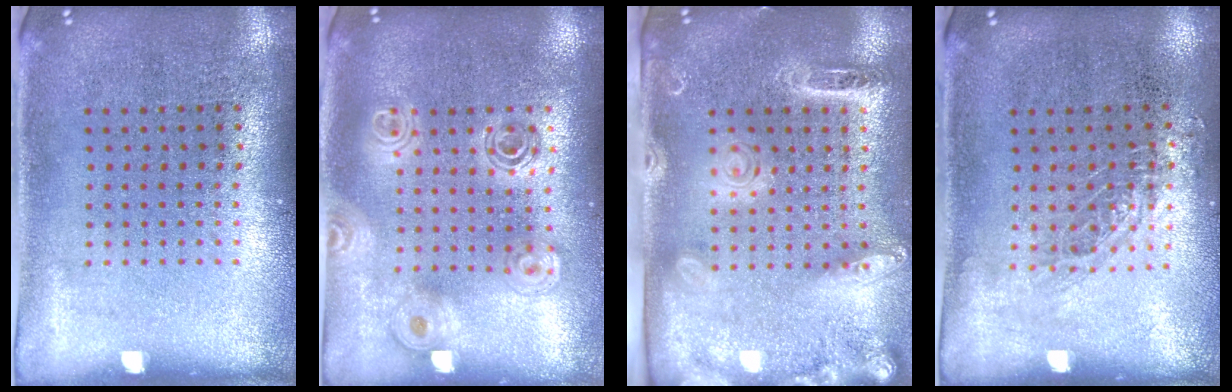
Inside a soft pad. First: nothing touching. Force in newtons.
{"total": 1.7, "press": 1.5, "slide": 0.8}
{"total": 2.6, "press": 2.0, "slide": 1.7}
{"total": 0.8, "press": 0.8, "slide": 0.2}